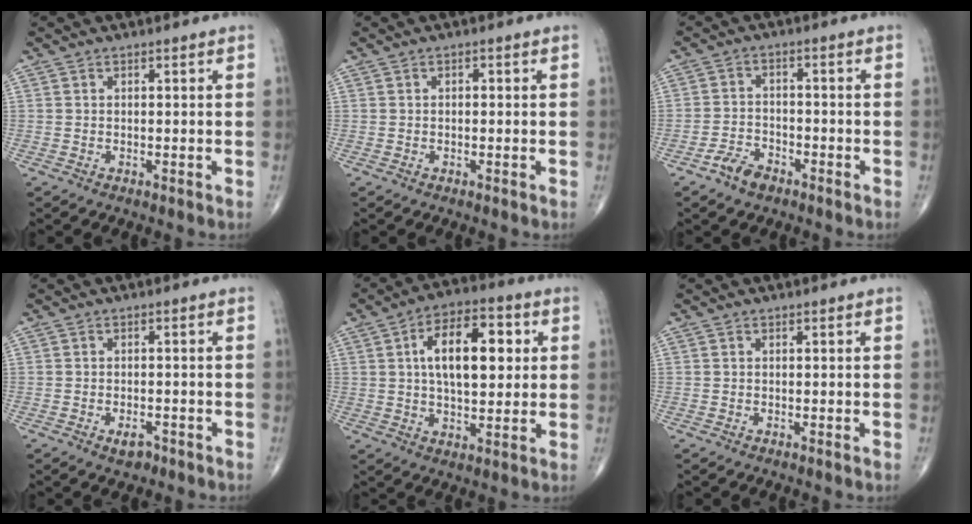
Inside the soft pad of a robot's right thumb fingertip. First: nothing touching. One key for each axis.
{"total": 0.6, "fx": 0.1, "fy": 0.4, "fz": 0.5, "tx": -0.006, "ty": 0.001, "tz": 0.000}
{"total": 3.2, "fx": -2.5, "fy": 1.7, "fz": 1.0, "tx": -0.015, "ty": 0.016, "tz": -0.046}
{"total": 2.4, "fx": -1.4, "fy": 1.3, "fz": 1.4, "tx": -0.020, "ty": 0.005, "tz": -0.020}
{"total": 14.6, "fx": 3.0, "fy": 7.4, "fz": 12.2, "tx": -0.173, "ty": 0.009, "tz": 0.045}
{"total": 0.0}